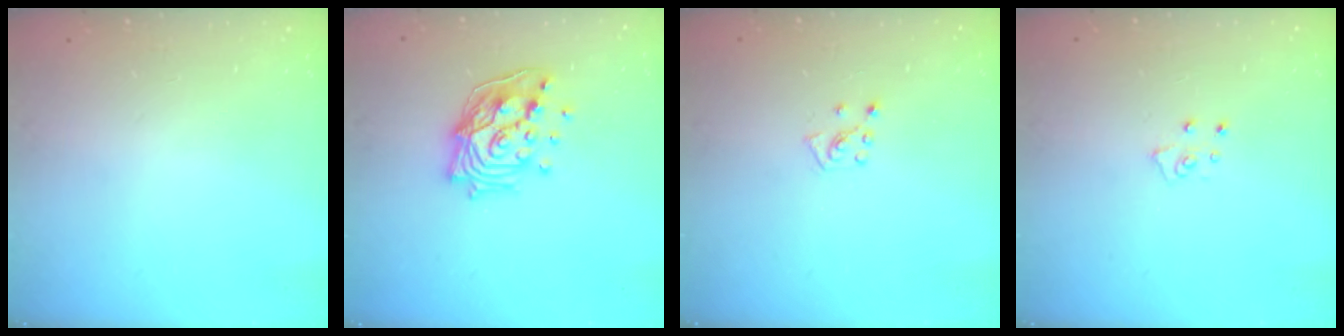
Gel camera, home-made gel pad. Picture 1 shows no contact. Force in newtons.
{"total": 17.0, "press": 16.1, "slide": 5.5}
{"total": 5.2, "press": 5.2, "slide": 0.5}
{"total": 5.7, "press": 5.7, "slide": 0.4}